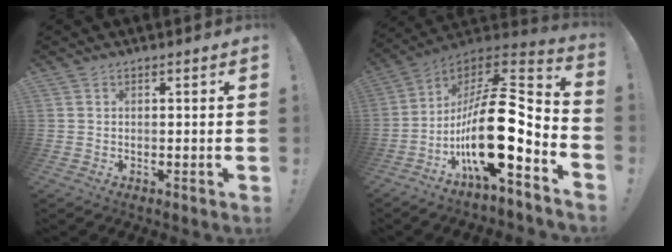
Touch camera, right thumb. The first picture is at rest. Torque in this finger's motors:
{"motor_torque": [3.13, 1.88, 0.38, -0.25, 0.29]}